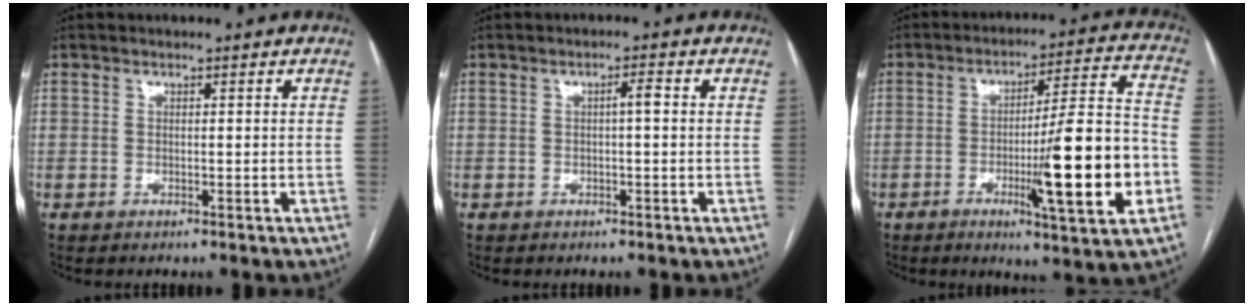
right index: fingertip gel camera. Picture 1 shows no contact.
{"total": 1.7, "force": [0.0, 0.2, 1.7], "torque": [-0.026, 0.005, 0.001]}
{"total": 17.8, "force": [-4.8, 0.7, 17.1], "torque": [-0.250, -0.006, -0.071]}